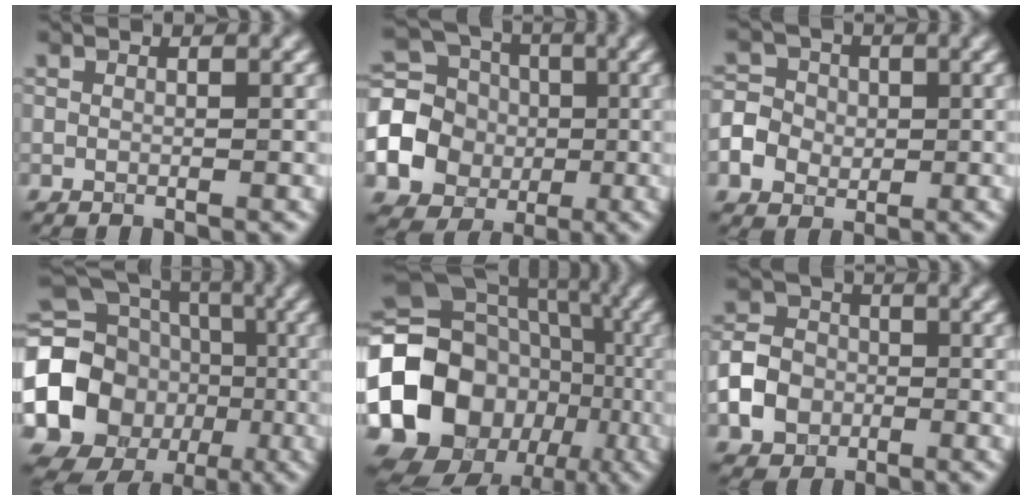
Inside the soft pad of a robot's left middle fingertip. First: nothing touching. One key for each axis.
{"total": 13.5, "fx": -2.3, "fy": 12.3, "fz": 5.0, "tx": -0.149, "ty": -0.004, "tz": -0.060}
{"total": 4.4, "fx": -0.7, "fy": 4.0, "fz": 1.7, "tx": -0.022, "ty": 0.008, "tz": -0.025}
{"total": 16.9, "fx": -2.4, "fy": 15.1, "fz": 7.2, "tx": -0.150, "ty": -0.010, "tz": -0.073}
{"total": 18.8, "fx": -4.8, "fy": 15.9, "fz": 8.9, "tx": -0.174, "ty": -0.004, "tz": -0.107}
{"total": 4.5, "fx": -1.4, "fy": 3.8, "fz": 2.0, "tx": -0.044, "ty": 0.006, "tz": -0.034}